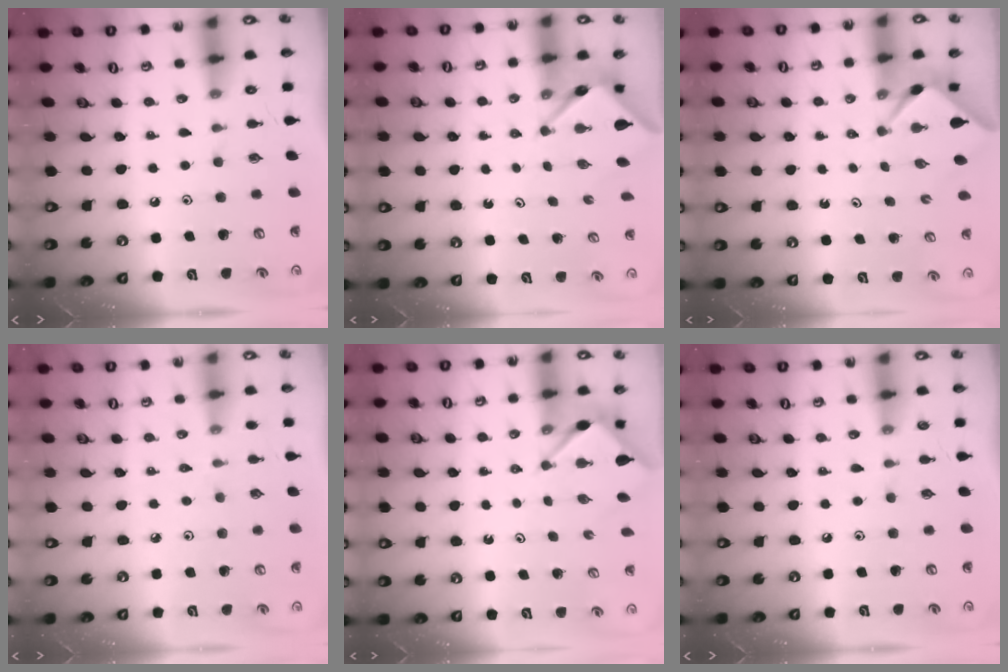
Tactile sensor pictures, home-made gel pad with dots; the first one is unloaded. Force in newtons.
{"total": 4.0, "press": 4.0, "slide": 0.2}
{"total": 2.2, "press": 2.2, "slide": 0.2}
{"total": 1.7, "press": 1.6, "slide": 0.4}
{"total": 2.9, "press": 2.9, "slide": 0.3}
{"total": 3.3, "press": 3.3, "slide": 0.4}